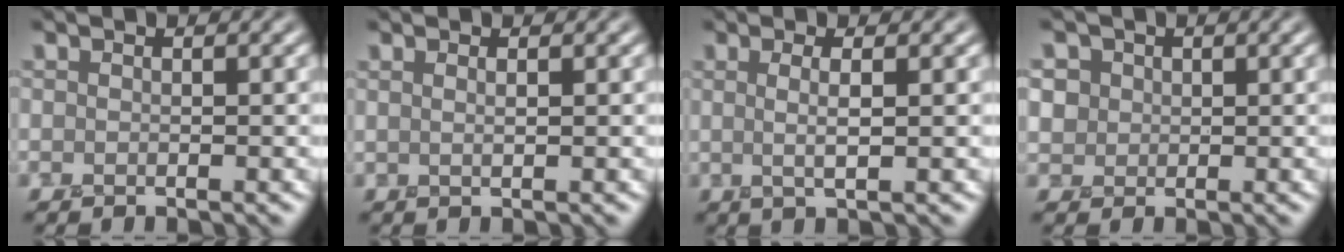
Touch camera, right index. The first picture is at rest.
{"total": 0.8, "force": [0.6, 0.2, 0.6], "torque": [0.000, 0.002, 0.003]}
{"total": 2.0, "force": [0.4, 0.4, 1.9], "torque": [-0.030, 0.002, 0.007]}
{"total": 2.4, "force": [1.0, 2.2, 0.2], "torque": [-0.006, 0.022, 0.015]}